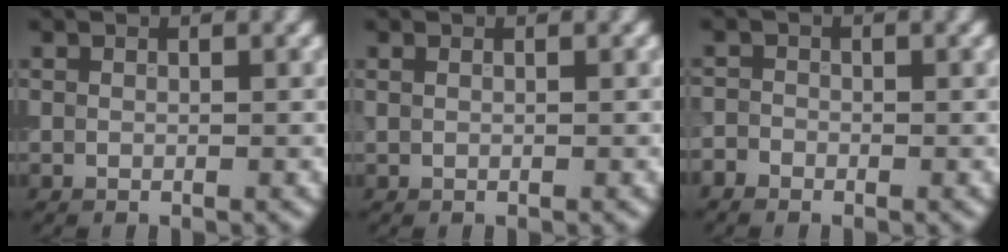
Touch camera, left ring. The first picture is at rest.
{"total": 0.0}
{"total": 1.0, "force": [-1.0, 0.2, -0.2], "torque": [-0.008, 0.008, -0.021]}